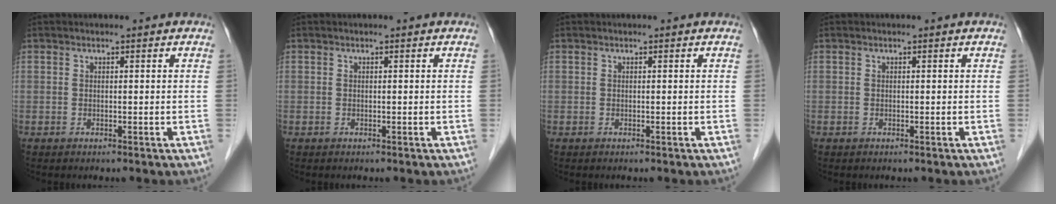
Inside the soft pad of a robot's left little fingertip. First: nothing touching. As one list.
[{"total": 0.0}, {"total": 0.0}, {"total": 0.0}]